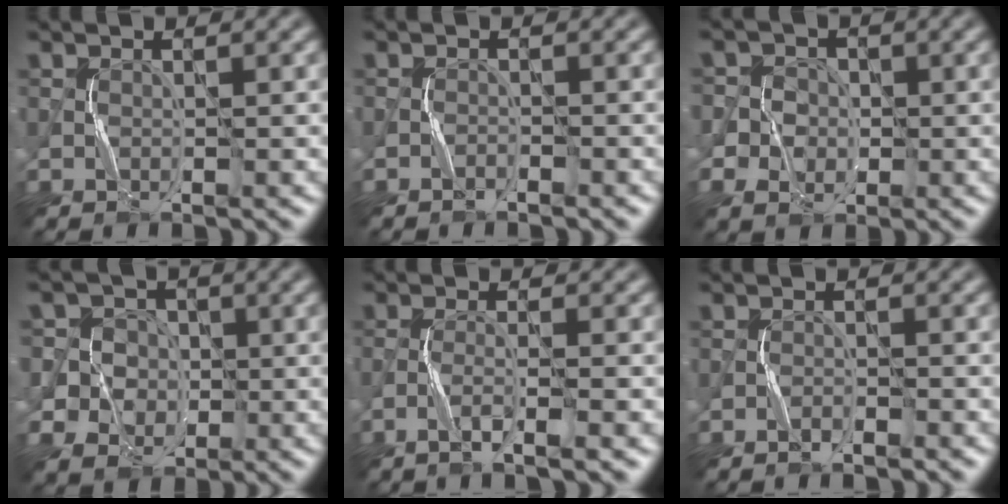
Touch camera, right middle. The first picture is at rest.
{"total": 0.7, "force": [-0.7, 0.1, 0.1], "torque": [-0.001, 0.002, -0.014]}
{"total": 5.0, "force": [-1.3, 4.6, 1.3], "torque": [-0.013, 0.014, -0.045]}
{"total": 7.0, "force": [-0.4, 6.7, 1.9], "torque": [-0.035, 0.033, -0.036]}
{"total": 2.5, "force": [-1.4, 0.0, 2.0], "torque": [-0.036, 0.004, -0.036]}
{"total": 1.0, "force": [-1.0, 0.1, 0.3], "torque": [-0.006, 0.002, -0.019]}